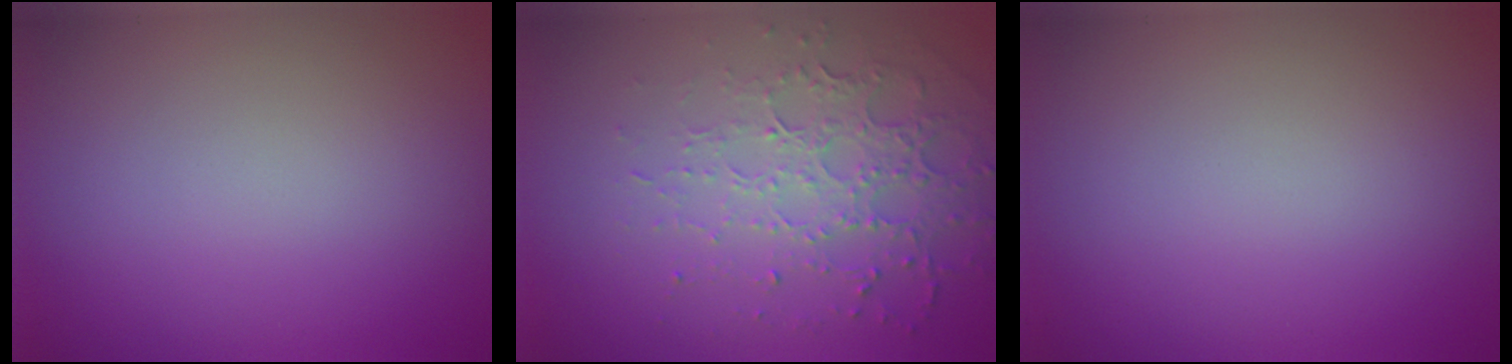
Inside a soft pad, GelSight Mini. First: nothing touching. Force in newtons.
{"total": 4.9, "press": 3.3, "slide": 3.6}
{"total": 0.0}